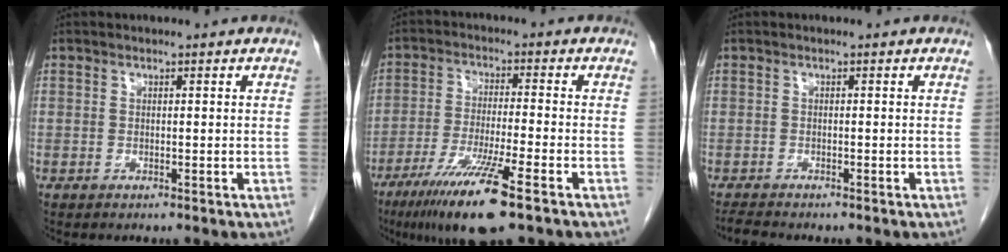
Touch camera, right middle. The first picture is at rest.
{"total": 11.5, "force": [-6.8, 0.1, 9.3], "torque": [-0.181, -0.031, -0.118]}
{"total": 1.6, "force": [-1.6, -0.2, 0.3], "torque": [-0.011, -0.009, -0.031]}